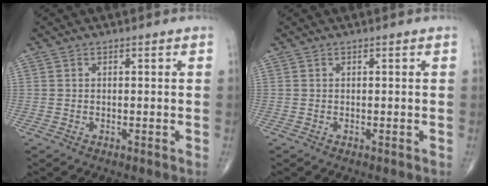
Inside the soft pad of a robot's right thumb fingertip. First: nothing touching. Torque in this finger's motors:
{"motor_torque": [0.00, 0.00, 0.00, 0.00, 0.01]}